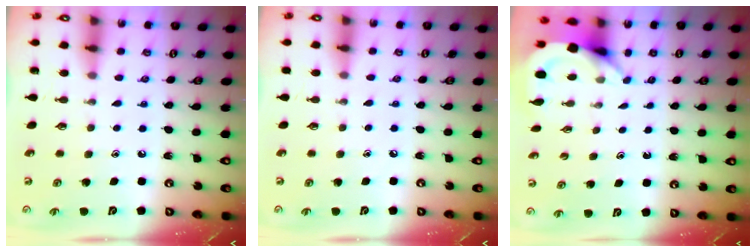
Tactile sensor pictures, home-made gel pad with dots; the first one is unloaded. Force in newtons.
{"total": 2.5, "press": 2.5, "slide": 0.4}
{"total": 3.9, "press": 3.9, "slide": 0.2}